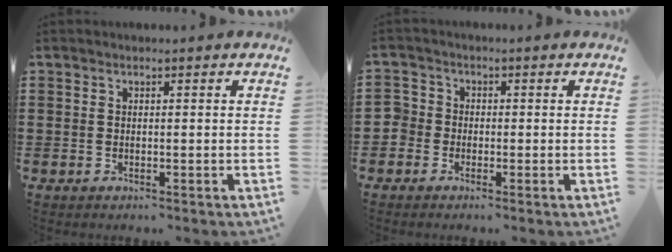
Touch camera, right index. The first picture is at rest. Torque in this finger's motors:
{"motor_torque": [0.38, -0.35, 0.02, 0.01]}